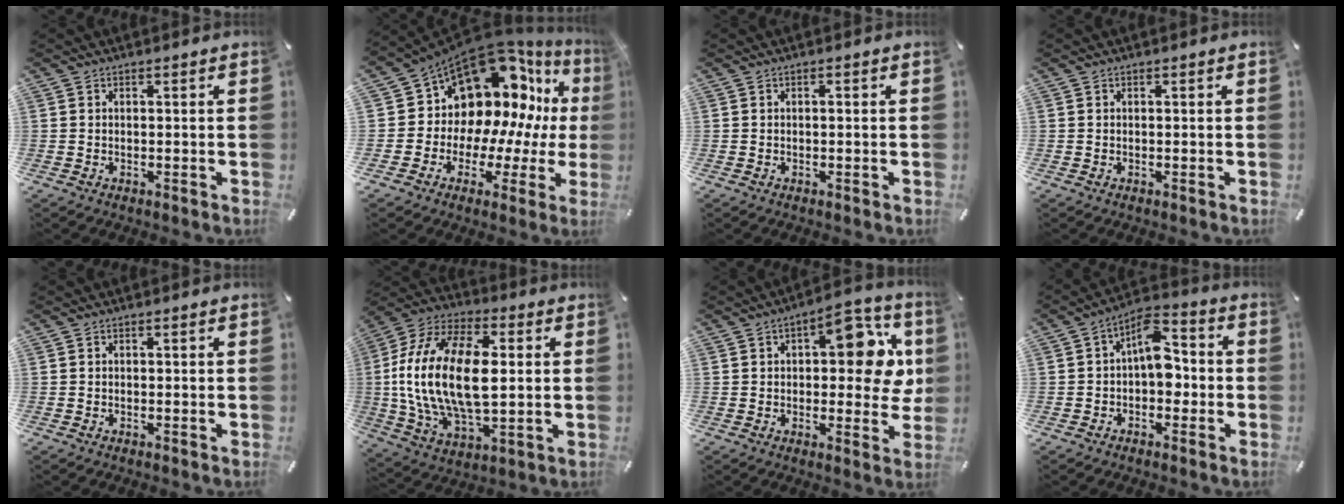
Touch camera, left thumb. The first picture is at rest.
{"total": 15.9, "force": [9.0, 11.6, 6.2], "torque": [-0.091, -0.105, 0.181]}
{"total": 0.5, "force": [0.0, 0.2, 0.5], "torque": [-0.011, -0.002, 0.000]}
{"total": 0.0}
{"total": 0.0}
{"total": 21.8, "force": [1.0, 12.4, 17.9], "torque": [-0.396, 0.001, 0.013]}
{"total": 15.0, "force": [3.7, 7.2, 12.6], "torque": [-0.151, -0.014, 0.056]}
{"total": 9.0, "force": [-0.3, 5.5, 7.1], "torque": [-0.095, 0.005, -0.008]}